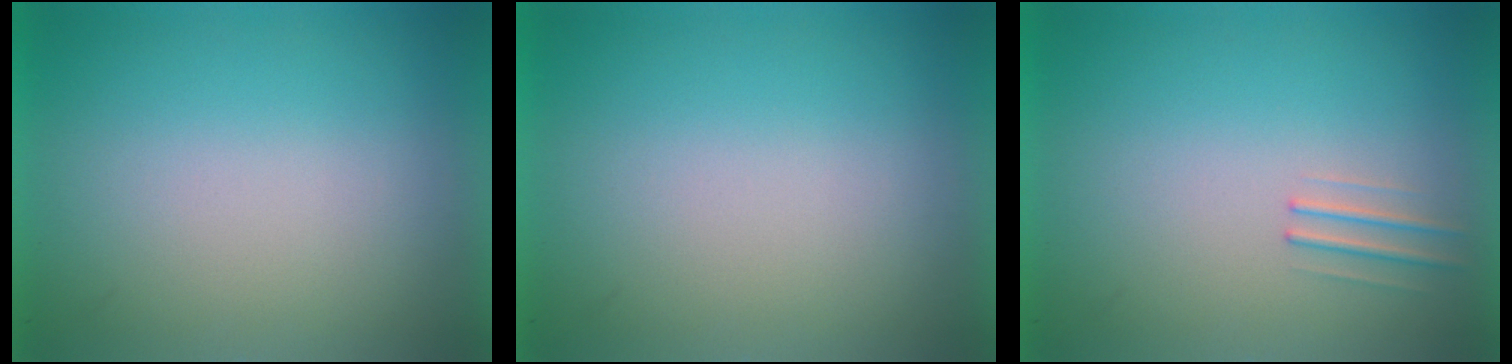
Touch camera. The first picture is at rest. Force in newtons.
{"total": 0.0}
{"total": 1.0}